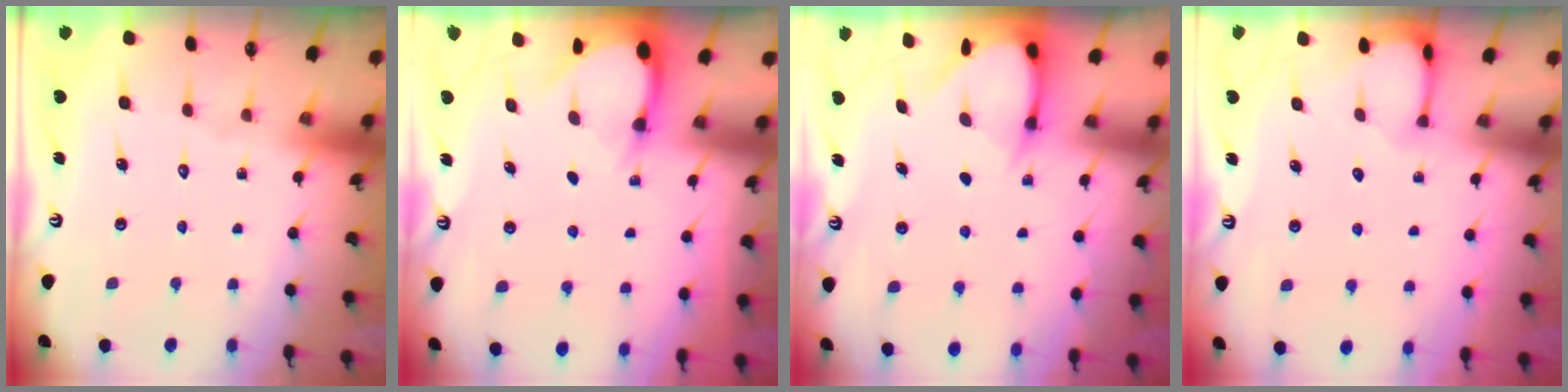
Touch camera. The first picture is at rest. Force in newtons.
{"total": 4.2, "press": 4.2, "slide": 0.2}
{"total": 3.9, "press": 3.9, "slide": 0.3}
{"total": 1.8, "press": 1.8, "slide": 0.2}